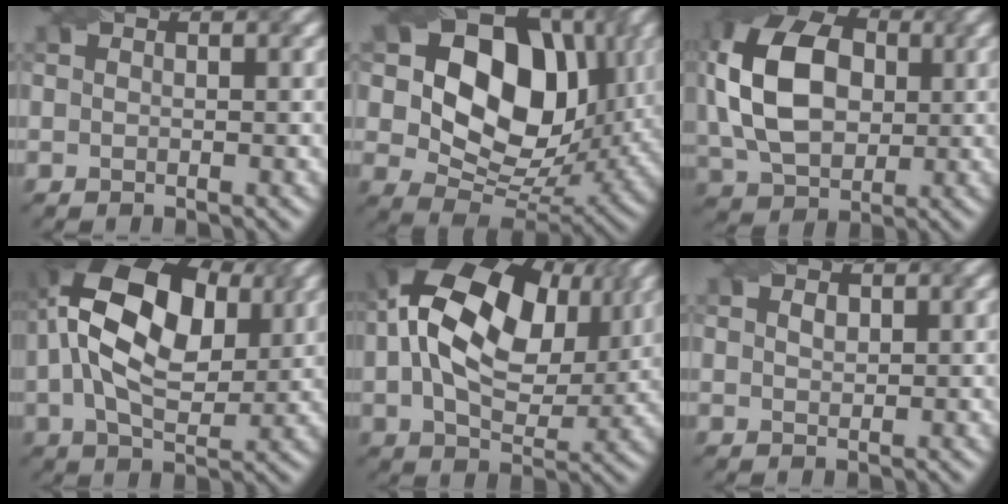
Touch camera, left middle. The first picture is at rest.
{"total": 13.7, "force": [3.3, 9.5, 9.2], "torque": [-0.154, 0.001, 0.058]}
{"total": 12.1, "force": [1.5, 8.2, 8.7], "torque": [-0.200, 0.014, 0.025]}
{"total": 16.3, "force": [4.3, 10.1, 12.1], "torque": [-0.198, 0.040, 0.066]}
{"total": 15.9, "force": [4.1, 10.0, 11.7], "torque": [-0.199, 0.035, 0.074]}
{"total": 0.9, "force": [0.5, 0.5, 0.5], "torque": [-0.010, 0.002, 0.012]}